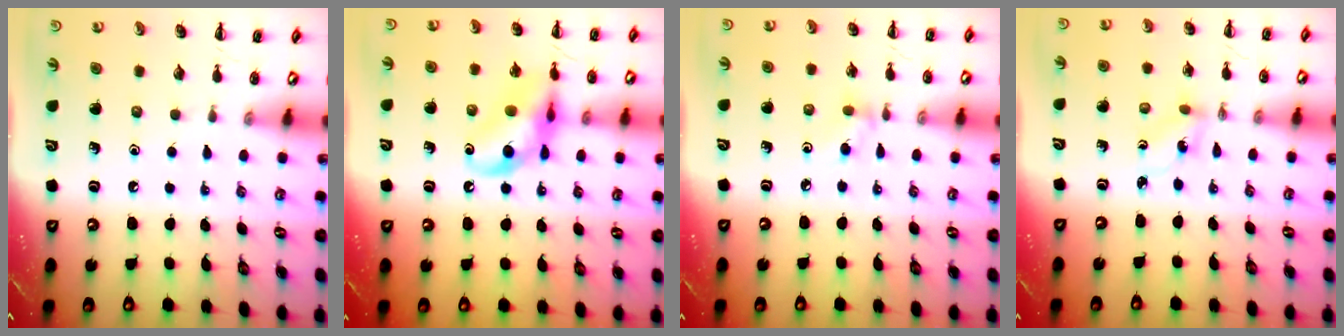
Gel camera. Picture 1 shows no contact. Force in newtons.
{"total": 13.3, "press": 13.0, "slide": 2.5}
{"total": 5.4, "press": 5.1, "slide": 1.9}
{"total": 1.4, "press": 1.2, "slide": 0.6}